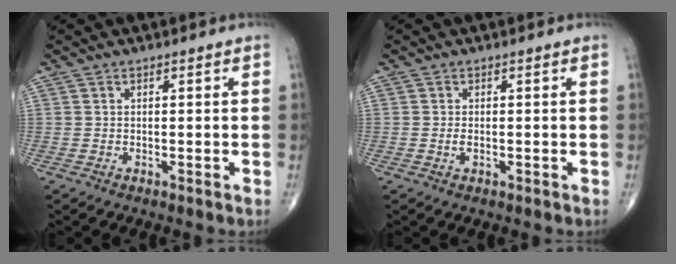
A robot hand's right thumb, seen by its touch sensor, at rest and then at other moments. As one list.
[{"total": 0.9, "force": [-0.1, 0.4, 0.8], "torque": [-0.018, -0.002, -0.003]}]